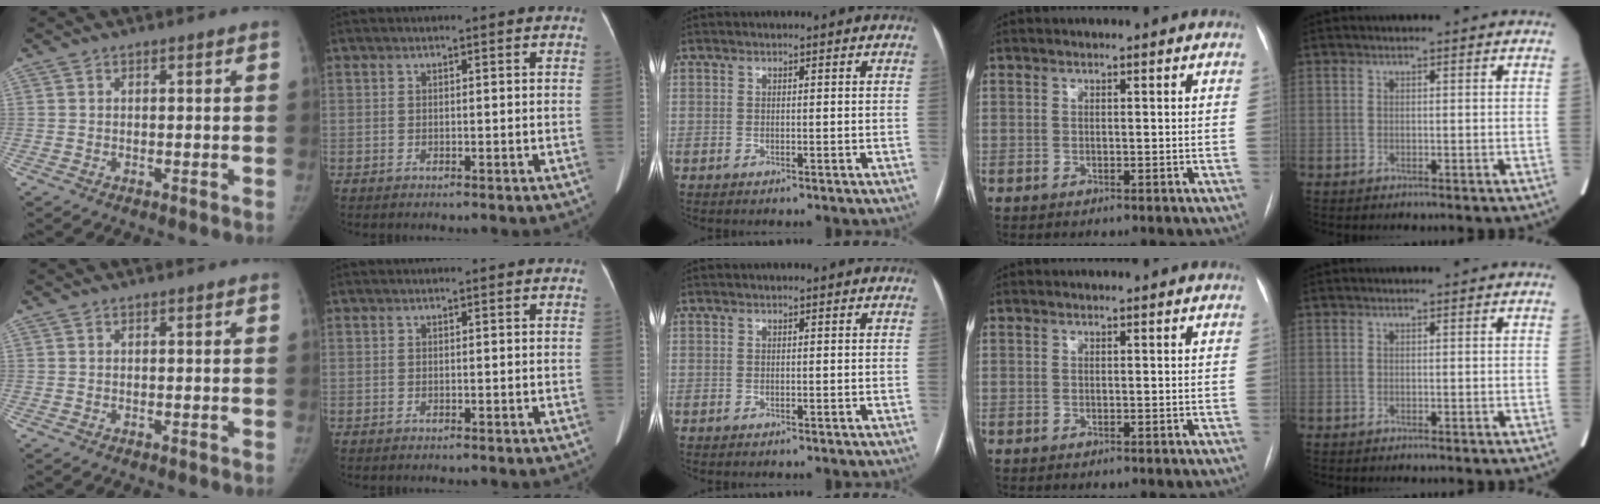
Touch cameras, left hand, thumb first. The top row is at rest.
{}